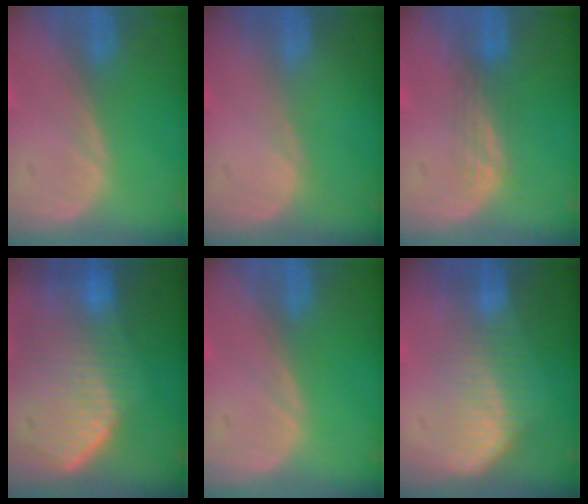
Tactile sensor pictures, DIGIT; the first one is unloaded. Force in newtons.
{"total": 0.0}
{"total": 2.9, "press": 2.5, "slide": 1.5}
{"total": 10.6, "press": 9.2, "slide": 5.2}
{"total": 0.0}
{"total": 7.1, "press": 6.2, "slide": 3.5}